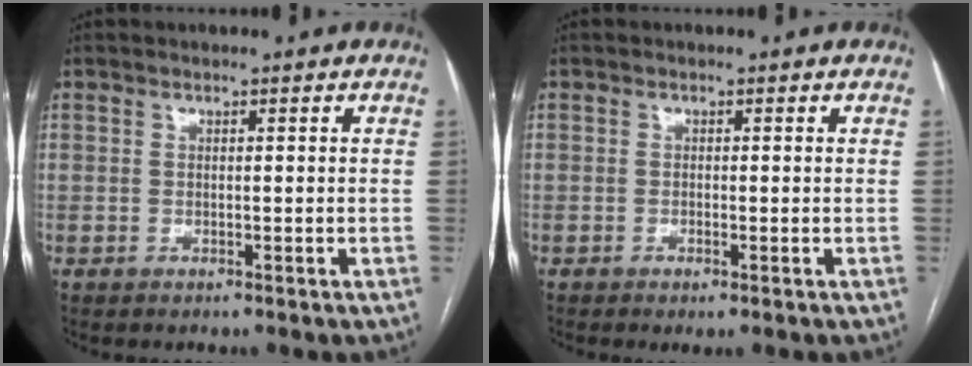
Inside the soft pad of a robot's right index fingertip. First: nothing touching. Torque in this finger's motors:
{"motor_torque": [0.28, 0.05, 0.04, 0.00]}